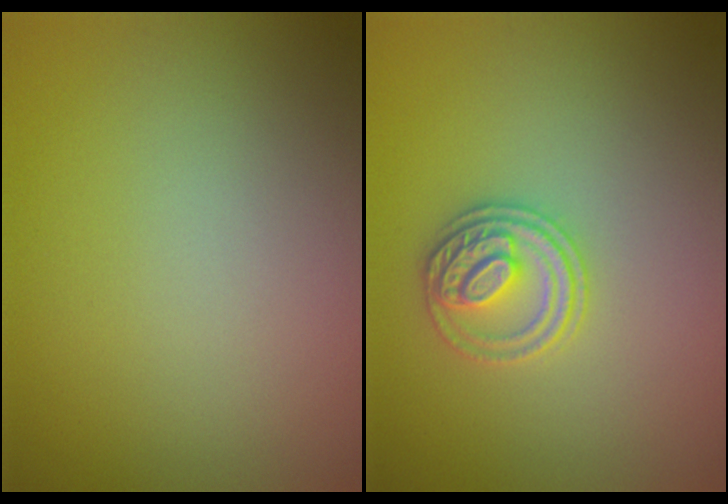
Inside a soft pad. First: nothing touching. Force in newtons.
{"total": 2.7, "press": 2.6, "slide": 0.5}